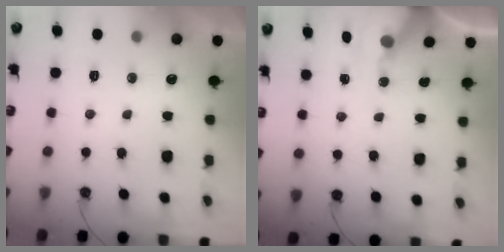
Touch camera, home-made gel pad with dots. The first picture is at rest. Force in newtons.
{"total": 6.7, "press": 6.7, "slide": 0.4}